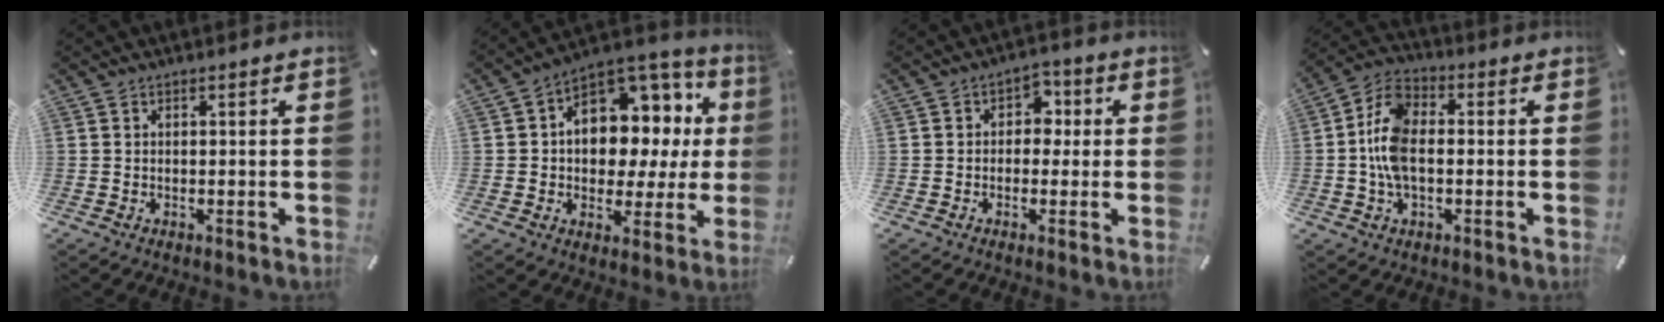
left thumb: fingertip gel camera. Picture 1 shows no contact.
{"total": 12.8, "force": [2.0, 9.9, 7.9], "torque": [-0.107, -0.030, 0.043]}
{"total": 4.8, "force": [-0.2, 4.1, 2.5], "torque": [-0.030, 0.009, -0.011]}
{"total": 10.4, "force": [-1.1, 6.3, 8.3], "torque": [-0.188, 0.003, -0.022]}